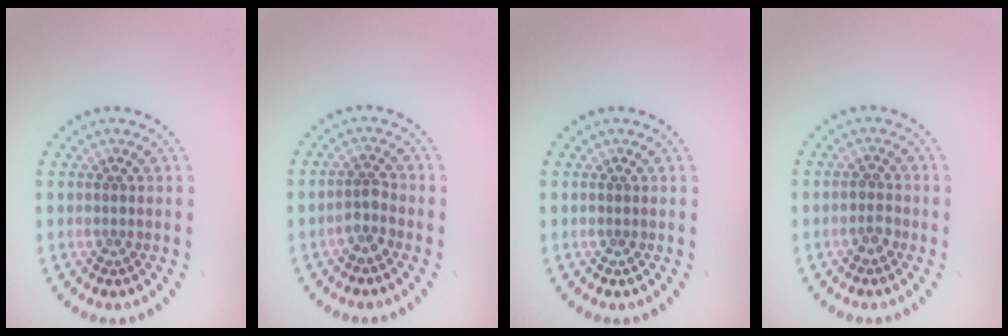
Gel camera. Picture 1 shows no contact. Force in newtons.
{"total": 1.5, "press": 1.2, "slide": 1.0}
{"total": 0.0}
{"total": 1.4, "press": 1.3, "slide": 0.6}